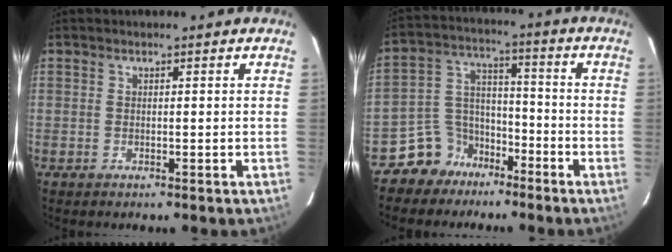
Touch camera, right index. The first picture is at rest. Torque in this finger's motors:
{"motor_torque": [-0.30, -0.86, -0.32, -0.21]}